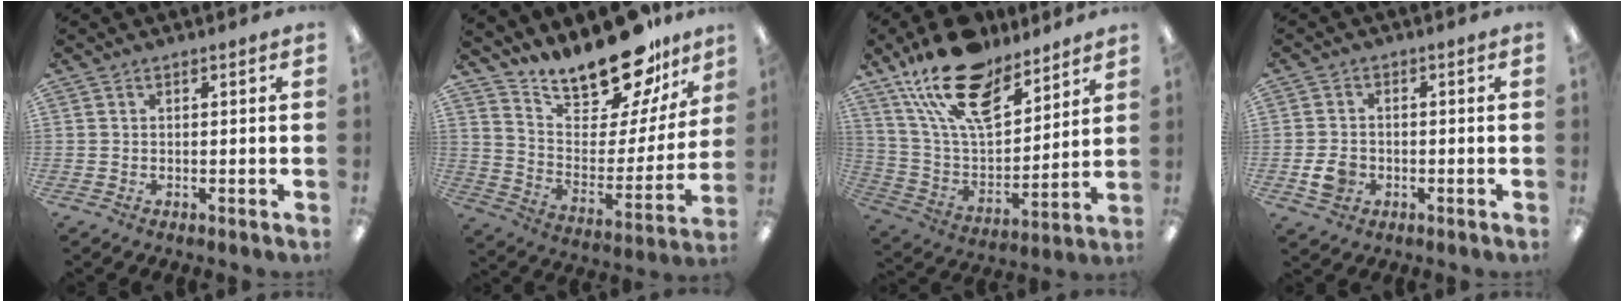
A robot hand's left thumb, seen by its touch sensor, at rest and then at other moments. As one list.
[{"total": 20.3, "force": [17.6, 6.3, 7.9], "torque": [-0.133, -0.134, 0.305]}, {"total": 21.3, "force": [15.3, 9.6, 11.4], "torque": [-0.214, -0.084, 0.274]}, {"total": 4.9, "force": [-1.5, 4.0, 2.4], "torque": [-0.036, 0.005, -0.025]}]